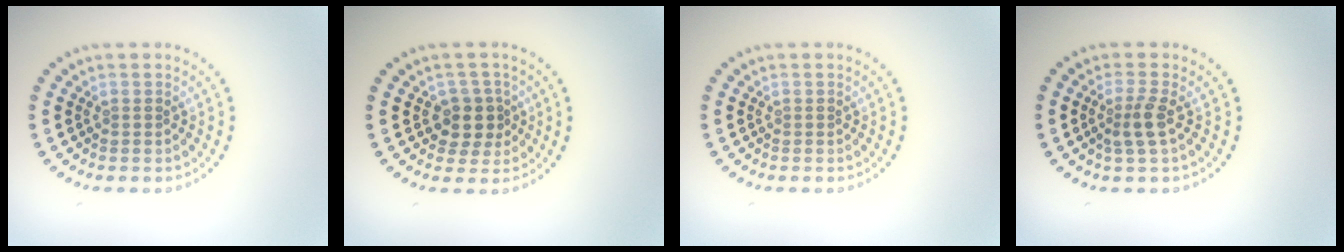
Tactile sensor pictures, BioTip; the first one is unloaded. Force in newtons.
{"total": 2.6, "press": 2.4, "slide": 1.1}
{"total": 0.0}
{"total": 2.2, "press": 1.8, "slide": 1.3}